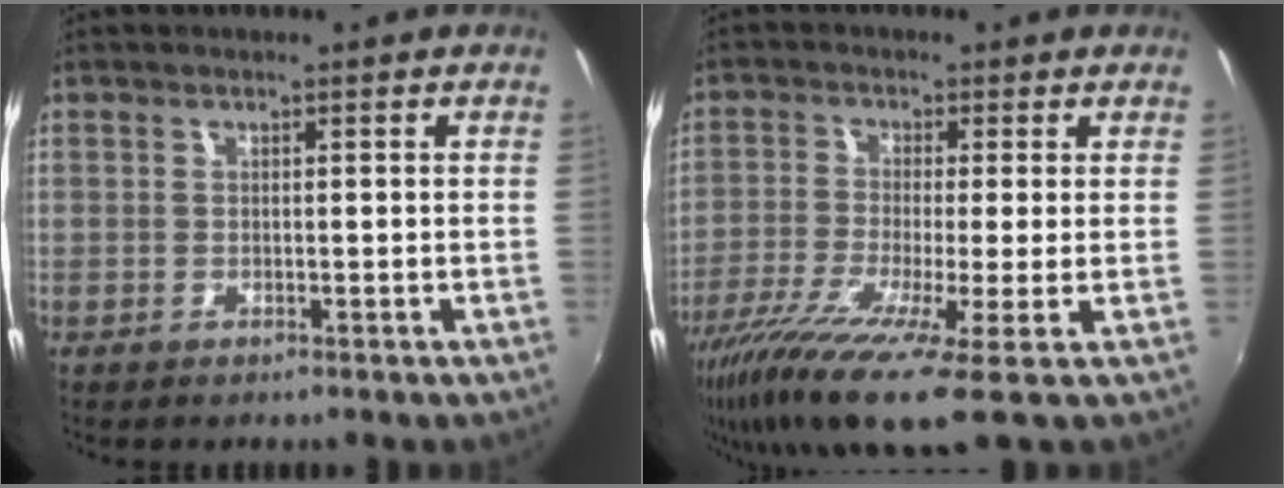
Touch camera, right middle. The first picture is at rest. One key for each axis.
{"total": 13.4, "fx": -6.9, "fy": 1.4, "fz": 11.4, "tx": -0.239, "ty": -0.052, "tz": -0.130}